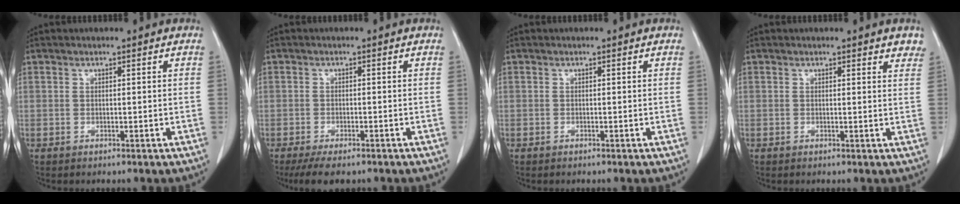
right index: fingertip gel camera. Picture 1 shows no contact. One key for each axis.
{"total": 4.9, "fx": -3.7, "fy": 1.8, "fz": 2.6, "tx": -0.045, "ty": -0.009, "tz": -0.058}
{"total": 0.0}
{"total": 2.4, "fx": 2.1, "fy": 0.7, "fz": 0.9, "tx": -0.003, "ty": -0.005, "tz": 0.009}